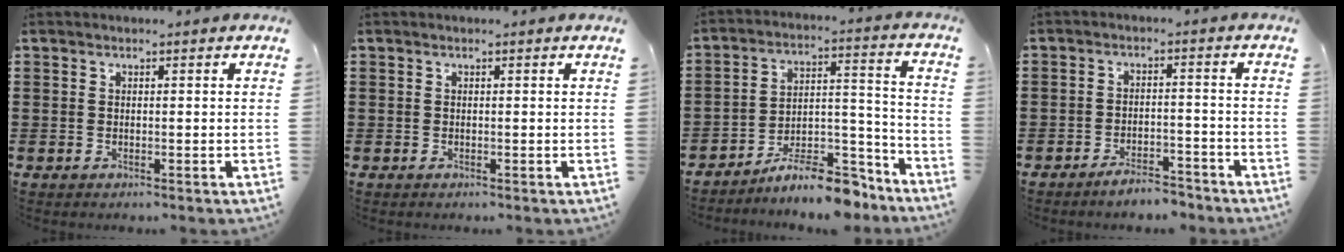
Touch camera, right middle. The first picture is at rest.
{"total": 0.0}
{"total": 10.4, "force": [-9.4, 1.7, 4.1], "torque": [-0.050, 0.040, -0.174]}
{"total": 4.1, "force": [-4.0, 0.6, 0.8], "torque": [-0.014, 0.008, -0.079]}